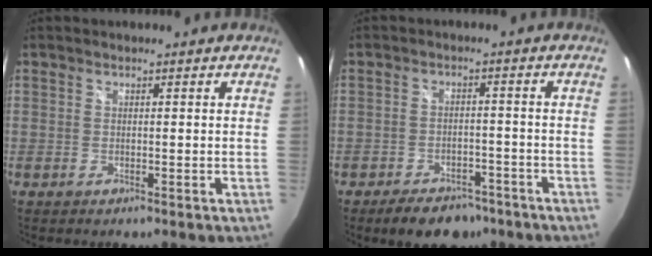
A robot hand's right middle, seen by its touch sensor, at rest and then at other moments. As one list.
[{"total": 9.4, "force": [-7.1, 4.9, 3.8], "torque": [-0.086, 0.006, -0.096]}]